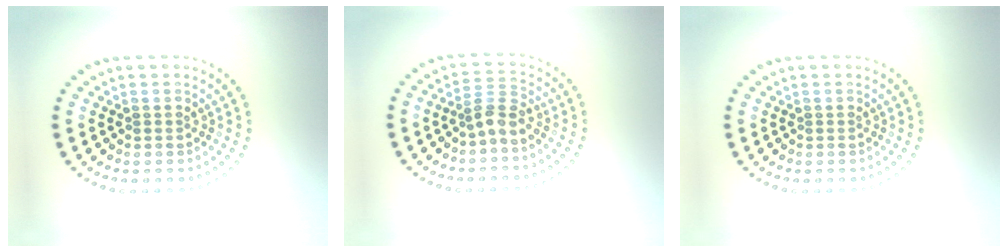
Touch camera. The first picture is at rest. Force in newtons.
{"total": 2.4, "press": 1.7, "slide": 1.7}
{"total": 0.0}